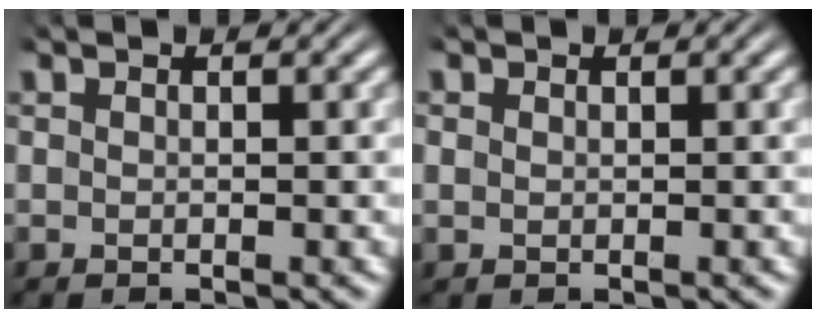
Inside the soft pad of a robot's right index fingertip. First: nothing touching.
{"total": 0.0}